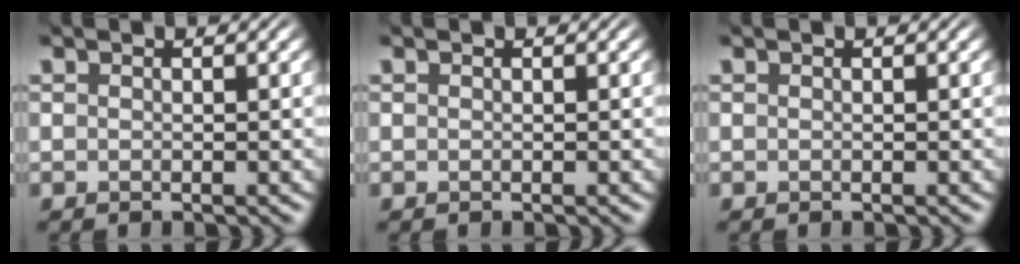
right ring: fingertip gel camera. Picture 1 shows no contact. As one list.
[{"total": 0.0}, {"total": 0.0}]